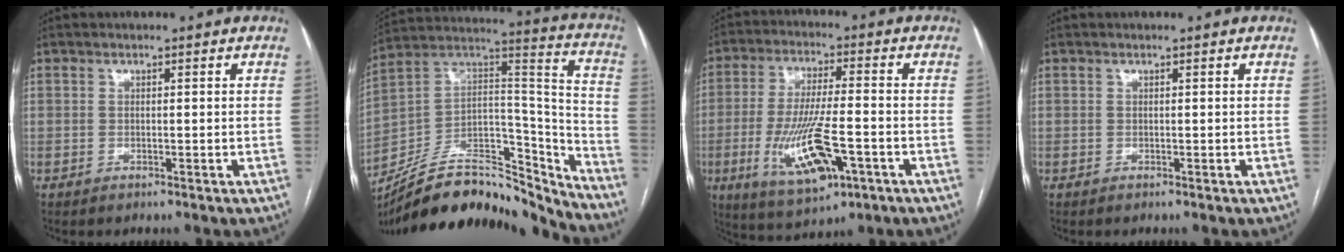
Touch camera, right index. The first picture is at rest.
{"total": 25.8, "force": [-22.1, 8.2, 10.5], "torque": [-0.160, 0.047, -0.353]}
{"total": 13.8, "force": [-4.6, 3.4, 12.6], "torque": [-0.245, -0.017, -0.069]}
{"total": 0.0}